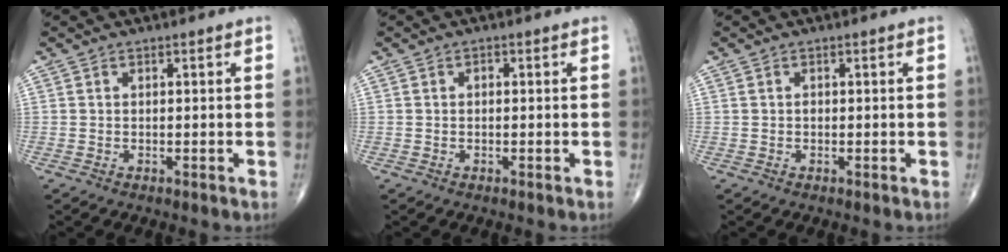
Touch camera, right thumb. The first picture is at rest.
{"total": 0.7, "force": [0.0, 0.4, 0.5], "torque": [-0.008, 0.001, 0.000]}
{"total": 0.5, "force": [0.0, 0.4, 0.3], "torque": [-0.010, 0.001, 0.002]}